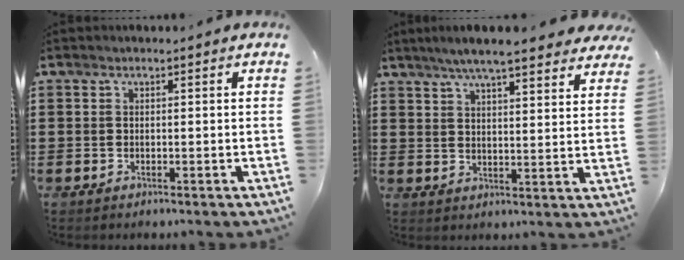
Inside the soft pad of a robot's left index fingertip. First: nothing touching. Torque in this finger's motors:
{"motor_torque": [1.91, -0.23, 1.05, 0.21]}